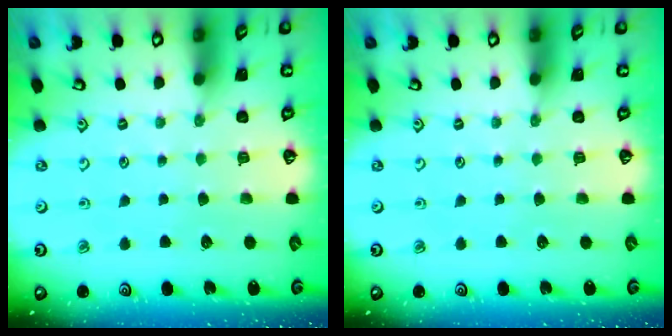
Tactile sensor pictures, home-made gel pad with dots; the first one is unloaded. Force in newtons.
{"total": 0.0}